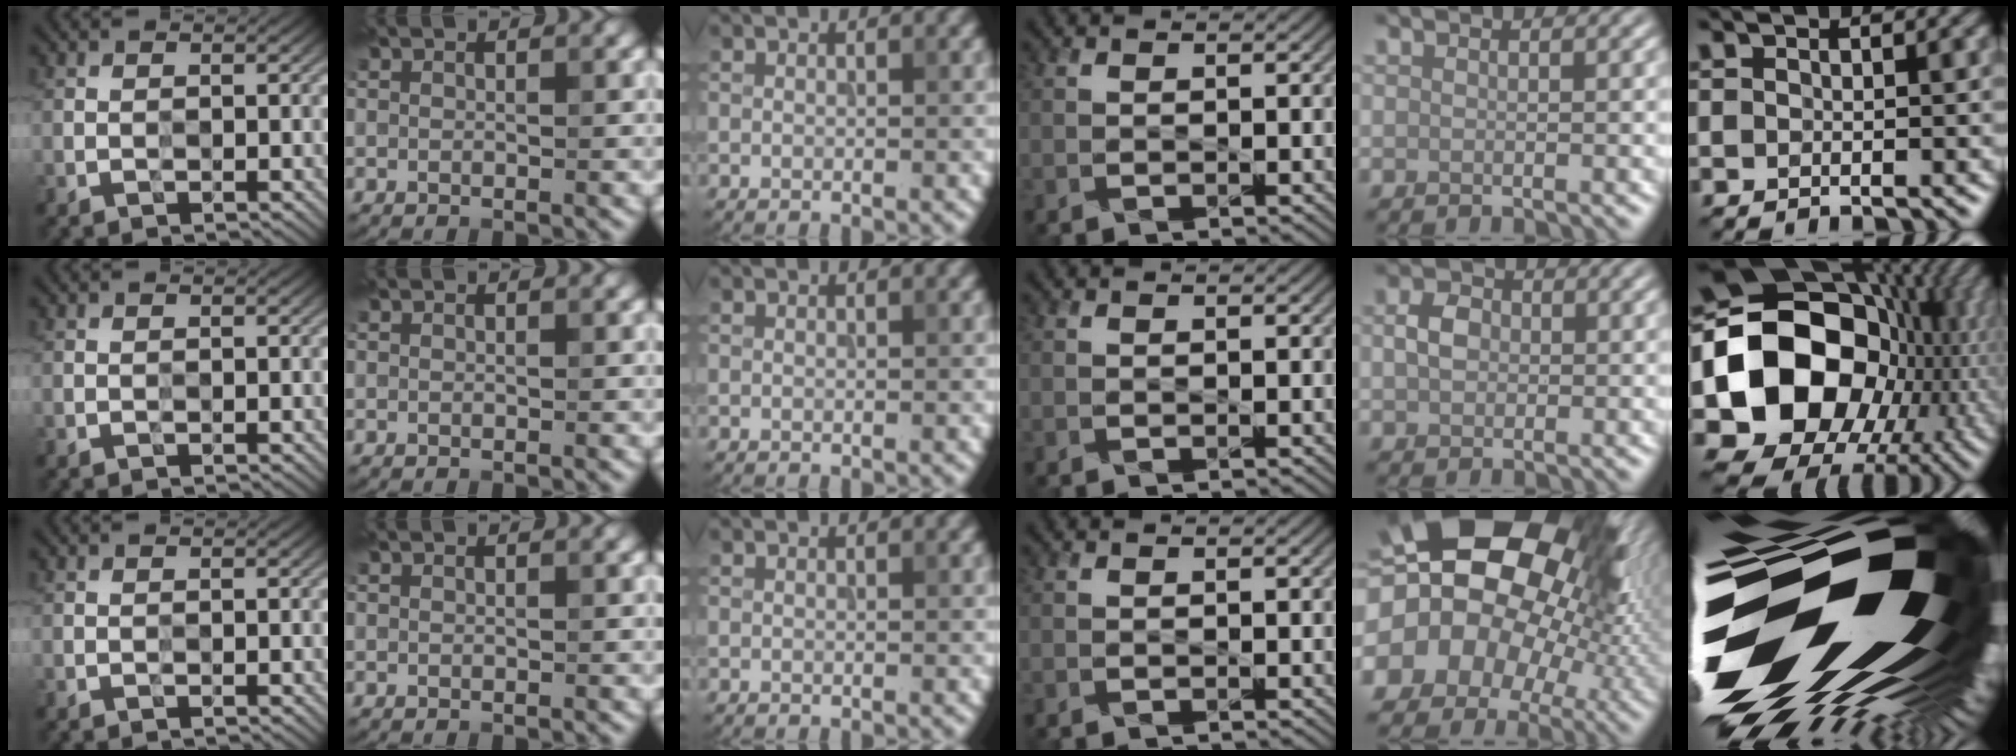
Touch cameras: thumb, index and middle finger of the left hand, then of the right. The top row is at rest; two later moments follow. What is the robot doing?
{"motion": "press", "object": "button"}